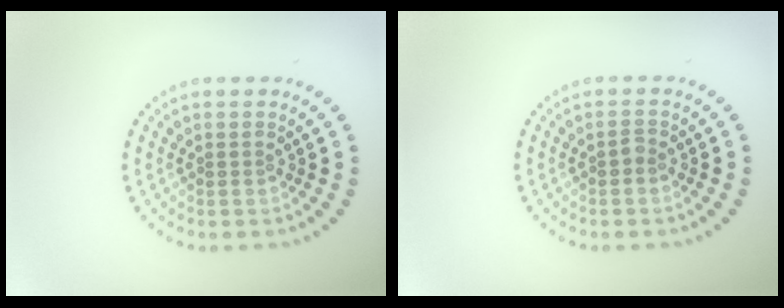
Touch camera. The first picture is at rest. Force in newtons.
{"total": 0.6, "press": 0.5, "slide": 0.2}